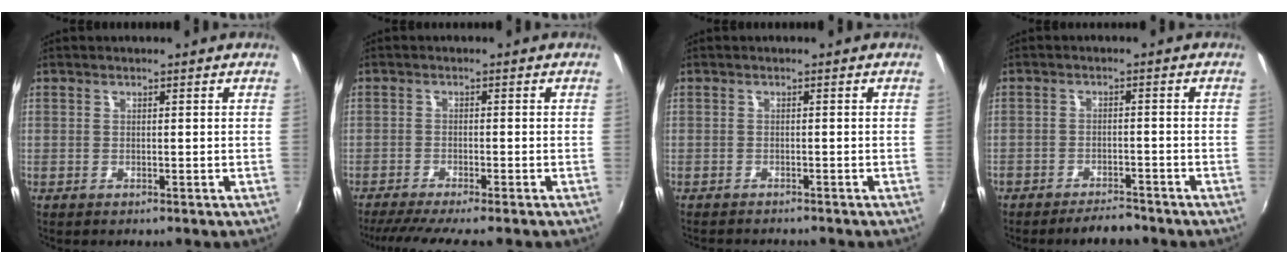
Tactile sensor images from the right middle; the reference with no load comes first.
{"total": 7.5, "force": [-6.4, -0.4, 3.8], "torque": [-0.086, -0.020, -0.102]}
{"total": 3.4, "force": [-3.2, 0.4, 1.0], "torque": [-0.028, -0.014, -0.050]}
{"total": 5.2, "force": [-4.7, 1.5, 1.7], "torque": [-0.048, -0.001, -0.070]}